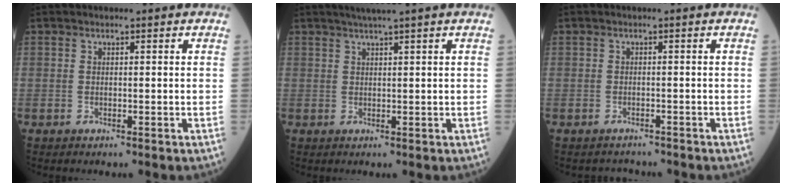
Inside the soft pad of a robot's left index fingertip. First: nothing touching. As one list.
[{"total": 2.9, "force": [2.3, -1.0, 1.5], "torque": [-0.021, 0.006, 0.042]}, {"total": 1.9, "force": [-1.7, 0.5, -0.7], "torque": [0.011, -0.005, -0.027]}]